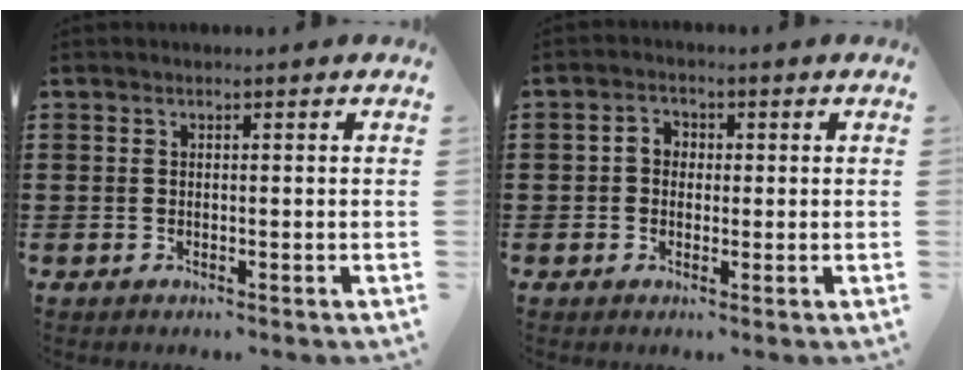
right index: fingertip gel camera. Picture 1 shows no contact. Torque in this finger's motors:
{"motor_torque": [0.30, -0.24, 0.14, 0.05]}